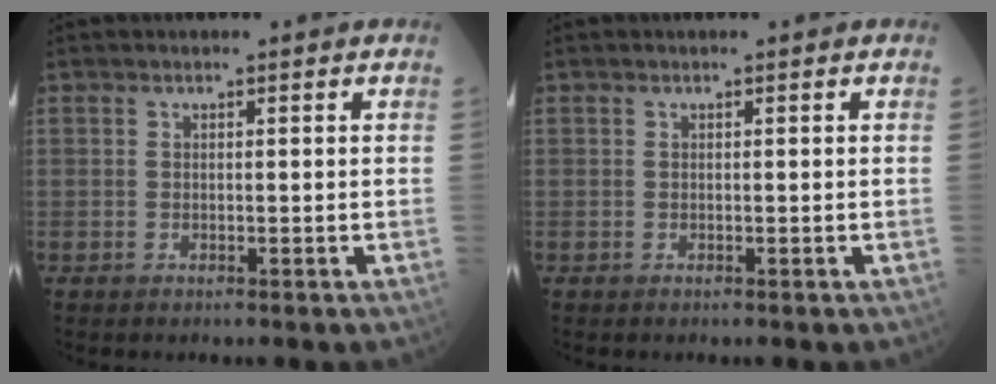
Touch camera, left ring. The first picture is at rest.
{"total": 0.0}